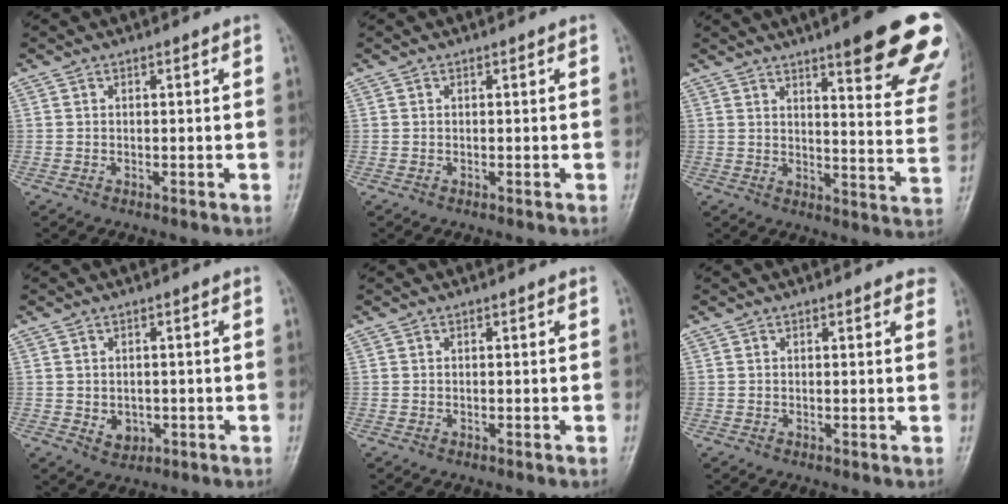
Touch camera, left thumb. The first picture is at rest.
{"total": 0.0}
{"total": 20.7, "force": [13.1, 3.9, 15.6], "torque": [-0.169, -0.057, 0.161]}
{"total": 3.0, "force": [-0.5, 2.5, 1.7], "torque": [-0.014, -0.001, 0.003]}
{"total": 0.0}
{"total": 2.1, "force": [1.5, 0.8, 1.2], "torque": [0.000, 0.001, 0.012]}